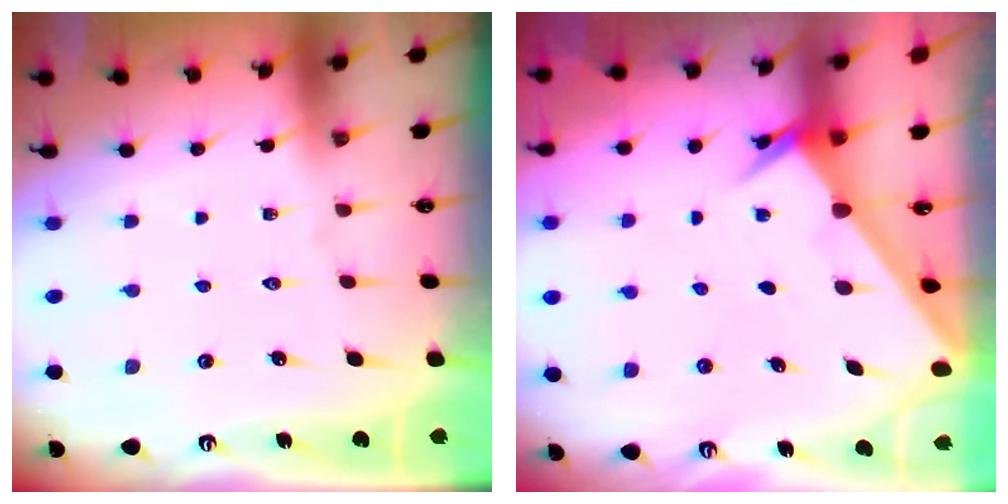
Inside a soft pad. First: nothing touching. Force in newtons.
{"total": 2.4, "press": 2.4, "slide": 0.3}